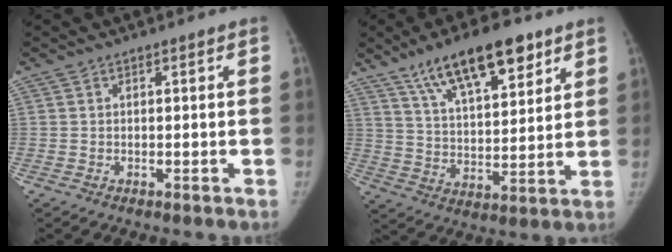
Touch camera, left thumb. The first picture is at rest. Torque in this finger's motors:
{"motor_torque": [0.72, -0.04, 1.38, -1.22, 0.13]}